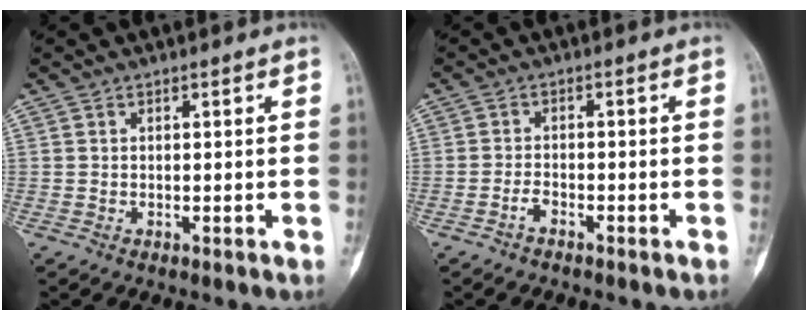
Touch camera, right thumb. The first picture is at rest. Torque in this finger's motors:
{"motor_torque": [-0.28, -0.01, 0.23, 0.18, -0.06]}